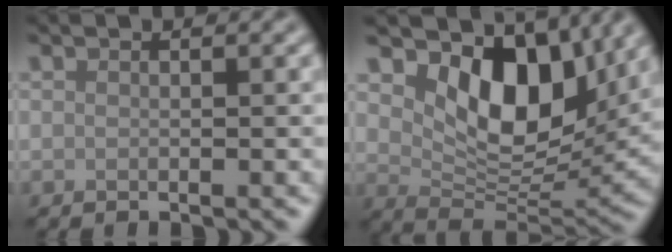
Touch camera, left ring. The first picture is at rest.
{"total": 9.4, "force": [3.8, 5.6, 6.5], "torque": [-0.101, -0.018, 0.066]}